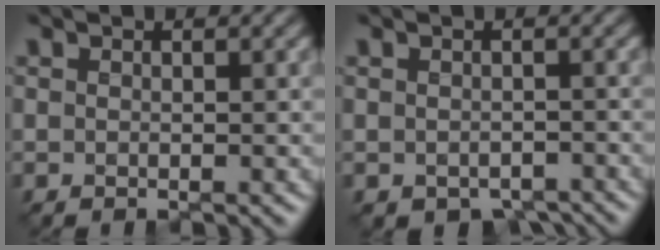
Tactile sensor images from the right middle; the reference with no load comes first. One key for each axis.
{"total": 2.9, "fx": -1.6, "fy": 1.8, "fz": 1.6, "tx": -0.017, "ty": -0.016, "tz": -0.017}